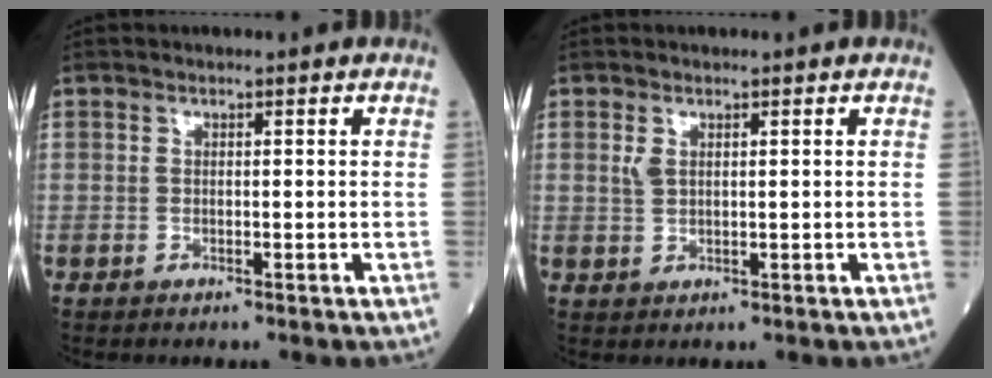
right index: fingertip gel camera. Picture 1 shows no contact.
{"total": 1.5, "force": [0.6, 0.8, 1.1], "torque": [-0.024, 0.001, 0.016]}